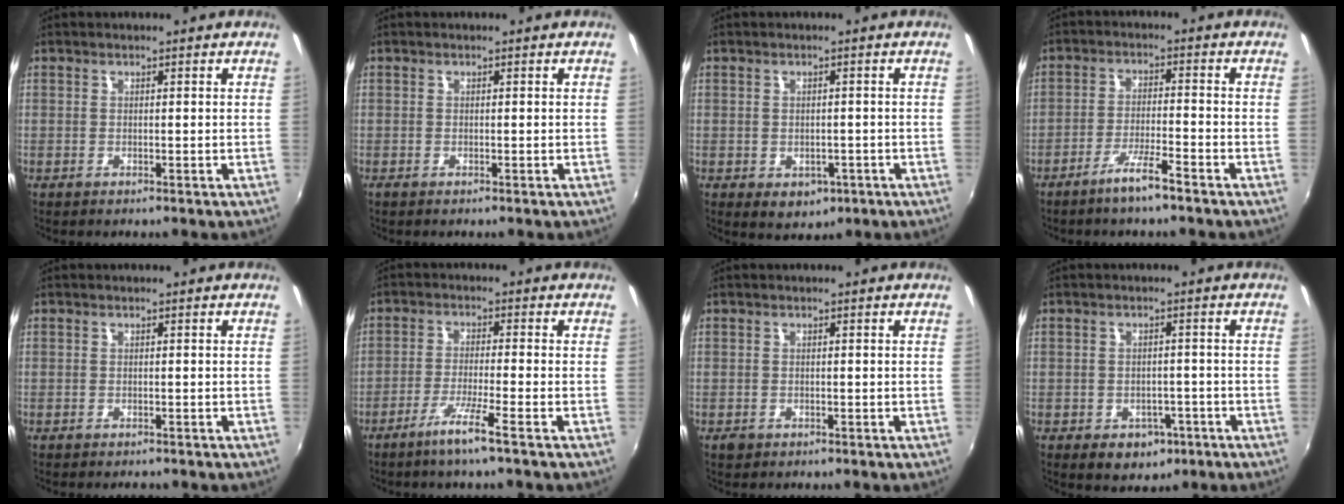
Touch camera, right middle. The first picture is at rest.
{"total": 0.0}
{"total": 4.5, "force": [-1.6, 3.4, 2.4], "torque": [-0.046, -0.010, -0.013]}
{"total": 5.5, "force": [-4.0, 0.0, 3.7], "torque": [-0.083, -0.002, -0.074]}
{"total": 0.9, "force": [-0.8, 0.3, 0.2], "torque": [-0.008, -0.003, -0.010]}
{"total": 5.5, "force": [-3.5, -1.0, 4.1], "torque": [-0.090, -0.009, -0.068]}
{"total": 1.2, "force": [-0.7, 0.9, 0.4], "torque": [-0.008, -0.002, -0.011]}
{"total": 6.1, "force": [-3.0, 4.6, 2.6], "torque": [-0.061, -0.004, -0.027]}